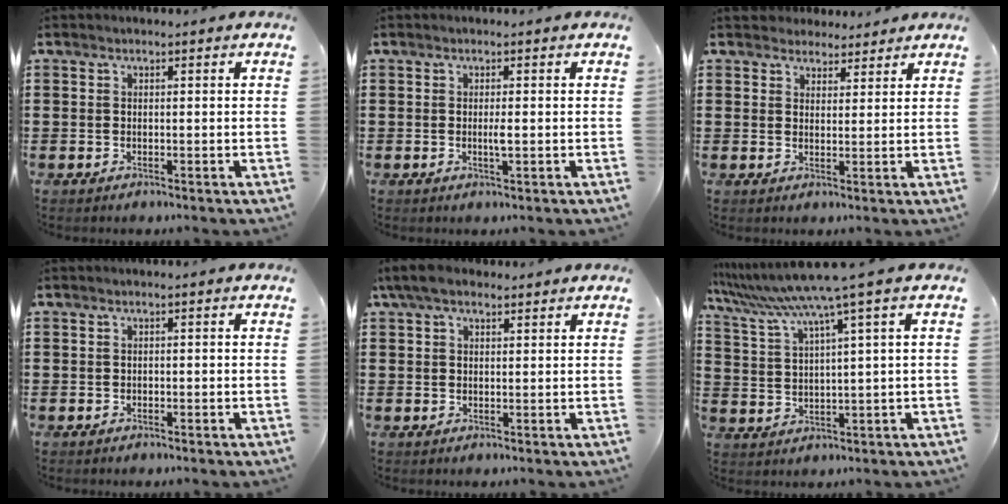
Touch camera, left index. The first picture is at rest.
{"total": 1.6, "force": [-0.1, 0.0, 1.6], "torque": [-0.029, -0.002, -0.004]}
{"total": 3.1, "force": [2.7, 1.5, -0.1], "torque": [-0.008, 0.005, 0.052]}
{"total": 0.5, "force": [-0.4, 0.2, 0.3], "torque": [-0.007, -0.002, -0.008]}
{"total": 3.8, "force": [2.5, 1.7, 2.3], "torque": [-0.053, 0.007, 0.047]}
{"total": 6.8, "force": [4.5, -0.8, 5.0], "torque": [-0.125, -0.035, 0.070]}